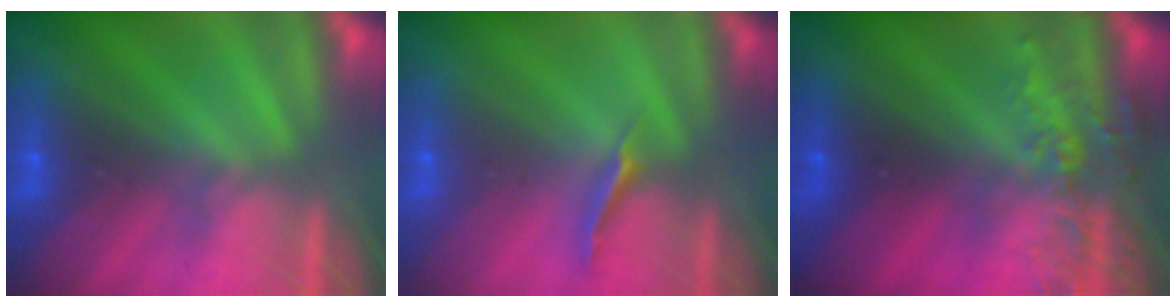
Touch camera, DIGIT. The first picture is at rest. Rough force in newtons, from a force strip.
{"total": 1.3}
{"total": 3.2}